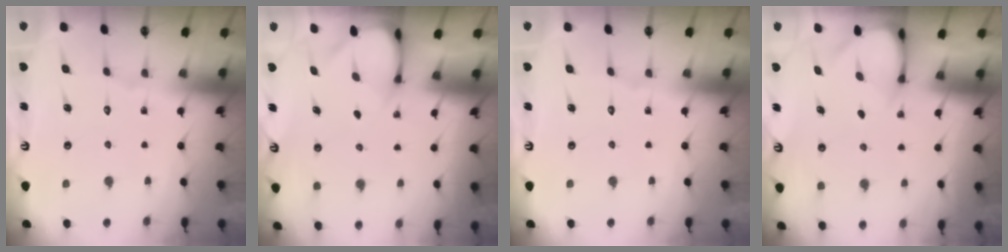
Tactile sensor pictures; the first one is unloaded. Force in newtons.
{"total": 3.2, "press": 3.2, "slide": 0.3}
{"total": 0.0}
{"total": 3.0, "press": 3.0, "slide": 0.3}